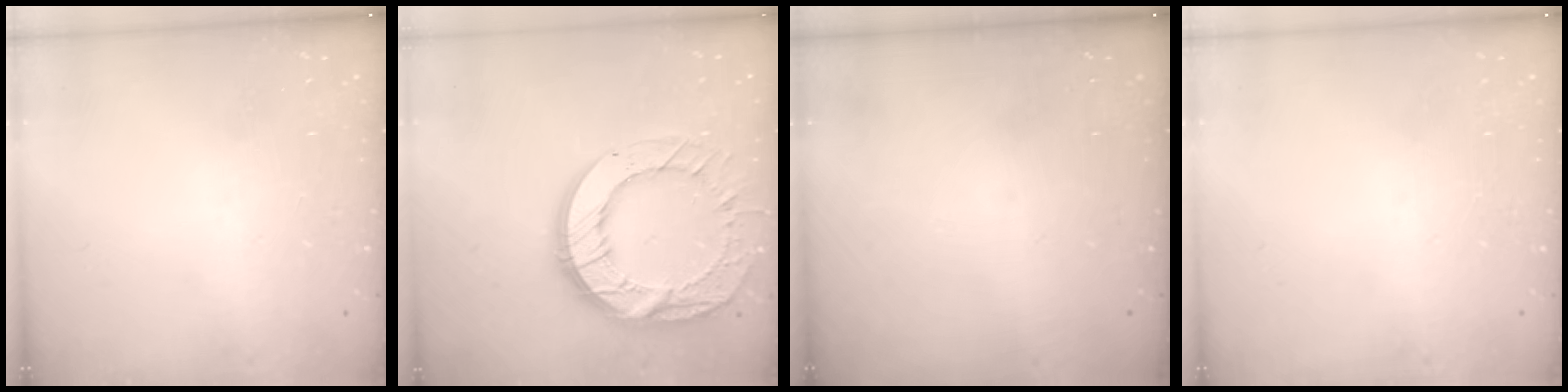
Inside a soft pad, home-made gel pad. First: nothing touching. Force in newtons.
{"total": 19.8, "press": 19.7, "slide": 1.7}
{"total": 0.0}
{"total": 0.0}